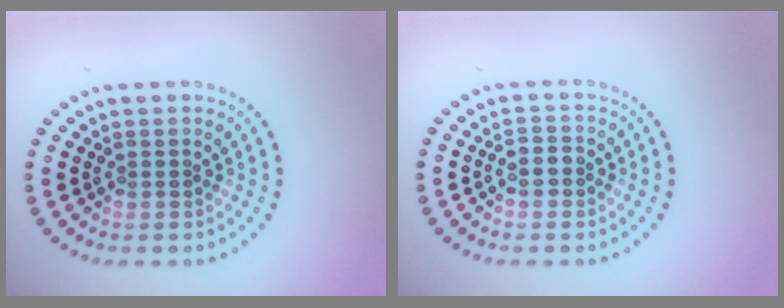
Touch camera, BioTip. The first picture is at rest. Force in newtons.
{"total": 1.7, "press": 1.5, "slide": 0.8}